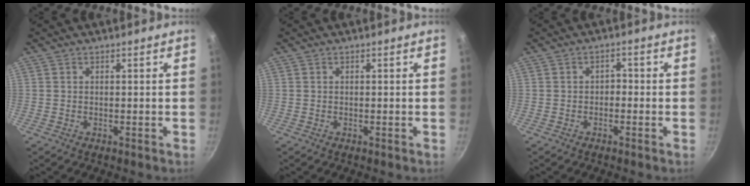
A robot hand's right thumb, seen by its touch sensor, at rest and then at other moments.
{"total": 0.0}
{"total": 2.0, "force": [-0.7, 1.5, 1.2], "torque": [-0.006, 0.013, -0.012]}